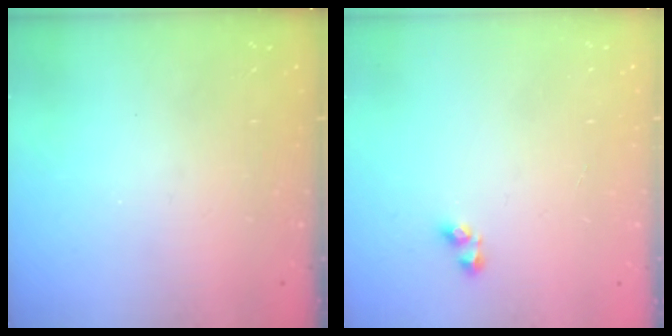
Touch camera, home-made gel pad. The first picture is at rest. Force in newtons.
{"total": 3.7, "press": 3.6, "slide": 0.7}